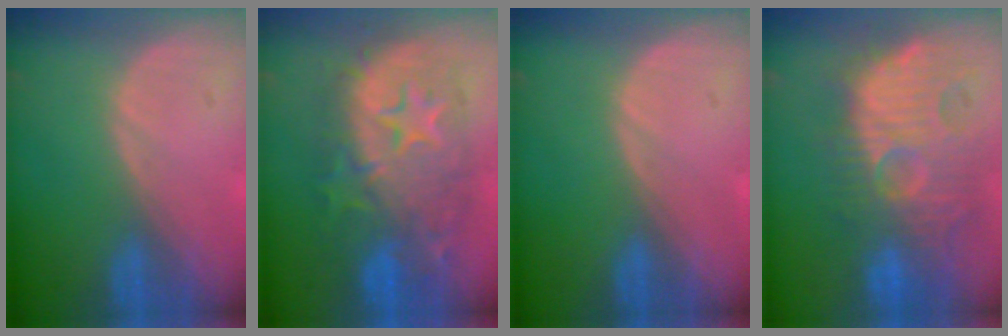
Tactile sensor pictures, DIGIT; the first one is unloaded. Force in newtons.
{"total": 12.4, "press": 12.3, "slide": 1.0}
{"total": 0.0}
{"total": 12.6, "press": 12.1, "slide": 3.6}